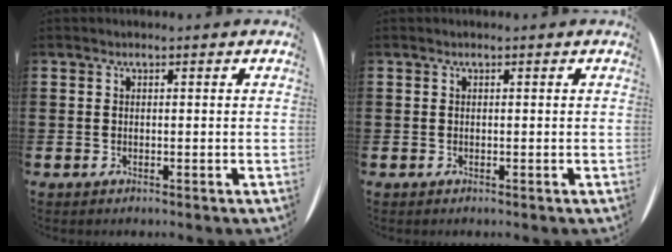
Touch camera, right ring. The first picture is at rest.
{"total": 0.0}